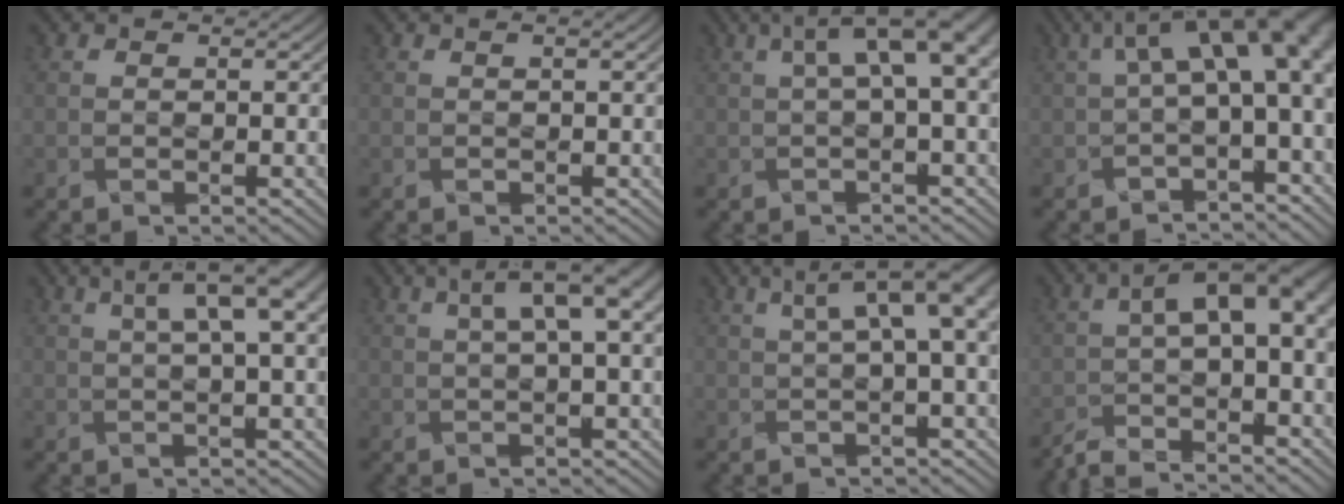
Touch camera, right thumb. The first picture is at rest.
{"total": 1.5, "force": [0.5, 0.4, 1.4], "torque": [-0.016, 0.001, -0.003]}
{"total": 7.6, "force": [1.8, 2.1, 7.1], "torque": [-0.099, 0.024, 0.030]}
{"total": 11.4, "force": [2.0, 4.3, 10.3], "torque": [-0.149, 0.014, 0.040]}
{"total": 8.1, "force": [3.0, 1.8, 7.3], "torque": [-0.089, 0.027, 0.047]}
{"total": 7.5, "force": [2.3, 1.8, 6.9], "torque": [-0.089, 0.025, 0.041]}
{"total": 8.3, "force": [2.3, 2.2, 7.7], "torque": [-0.093, 0.027, 0.038]}
{"total": 8.8, "force": [-3.2, 3.0, 7.6], "torque": [-0.119, -0.005, -0.056]}